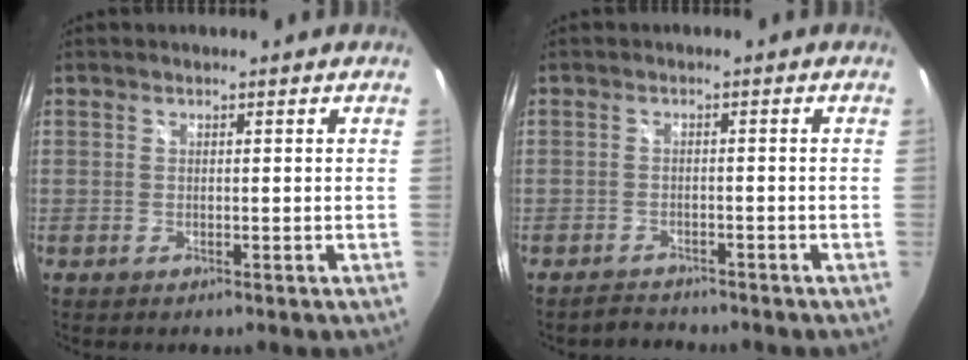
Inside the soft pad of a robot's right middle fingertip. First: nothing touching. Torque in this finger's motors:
{"motor_torque": [-0.20, -0.11, 0.00, -0.01]}